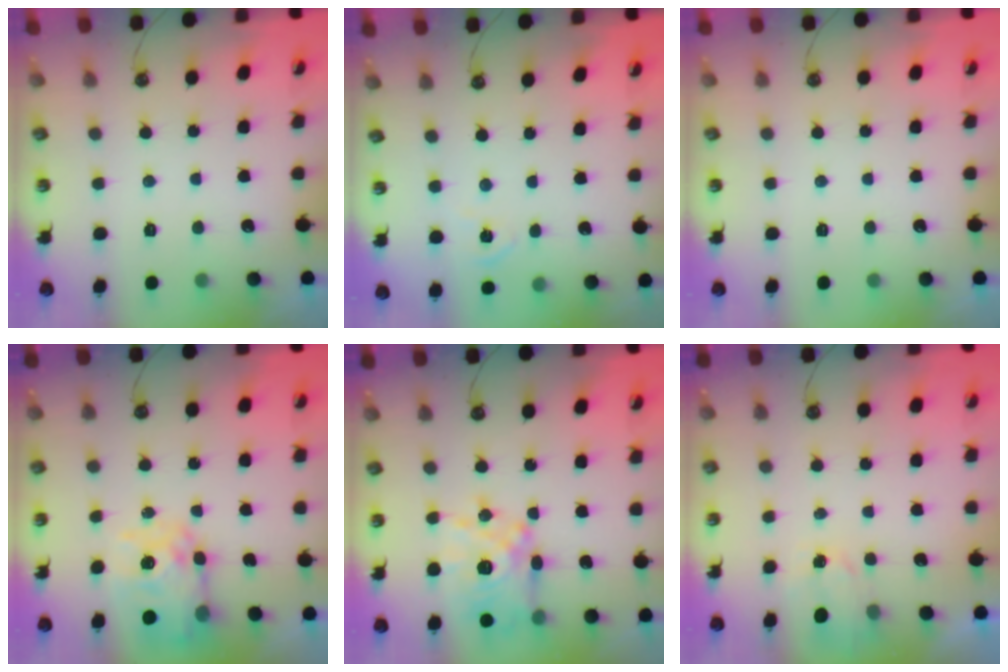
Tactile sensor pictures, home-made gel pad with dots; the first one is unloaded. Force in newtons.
{"total": 7.3, "press": 7.2, "slide": 0.7}
{"total": 0.0}
{"total": 9.6, "press": 9.6, "slide": 0.9}
{"total": 14.3, "press": 14.2, "slide": 1.2}
{"total": 1.7, "press": 1.6, "slide": 0.2}